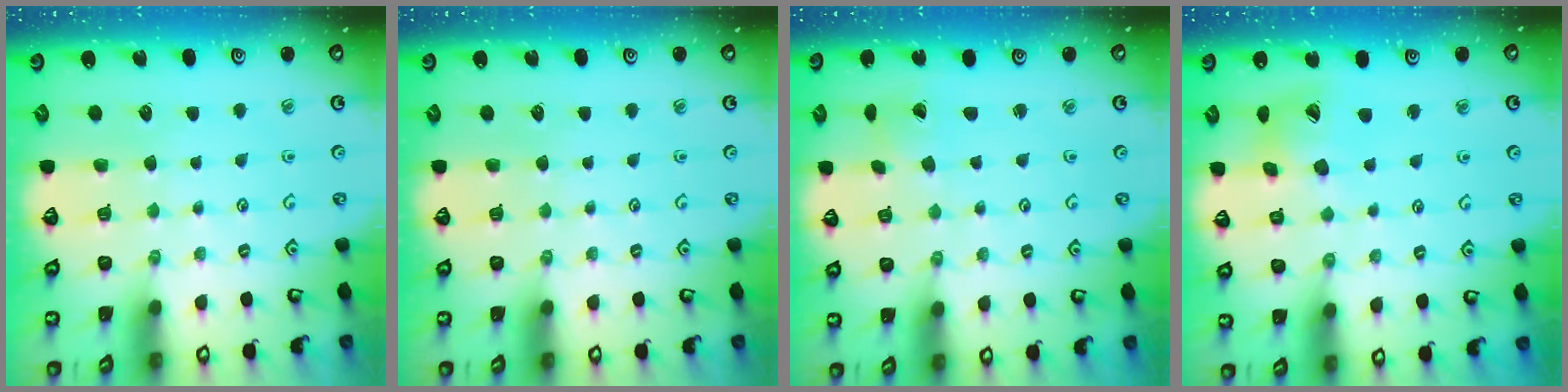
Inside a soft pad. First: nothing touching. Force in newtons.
{"total": 0.0}
{"total": 1.6, "press": 1.6, "slide": 0.1}
{"total": 13.4, "press": 13.3, "slide": 1.8}